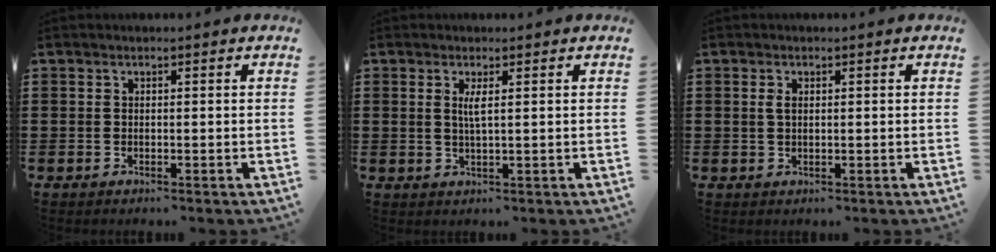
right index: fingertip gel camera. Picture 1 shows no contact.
{"total": 2.1, "force": [0.6, 0.1, 2.0], "torque": [-0.041, 0.000, 0.009]}
{"total": 1.3, "force": [0.3, 0.6, 1.0], "torque": [-0.022, 0.004, 0.004]}